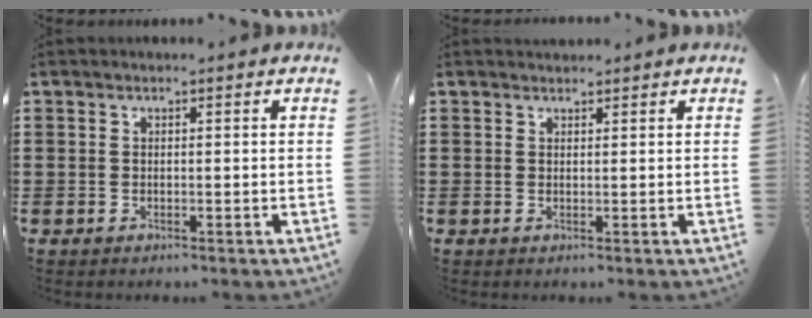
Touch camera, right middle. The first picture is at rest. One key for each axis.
{"total": 1.0, "fx": 1.0, "fy": 0.4, "fz": -0.1, "tx": 0.008, "ty": -0.002, "tz": 0.017}